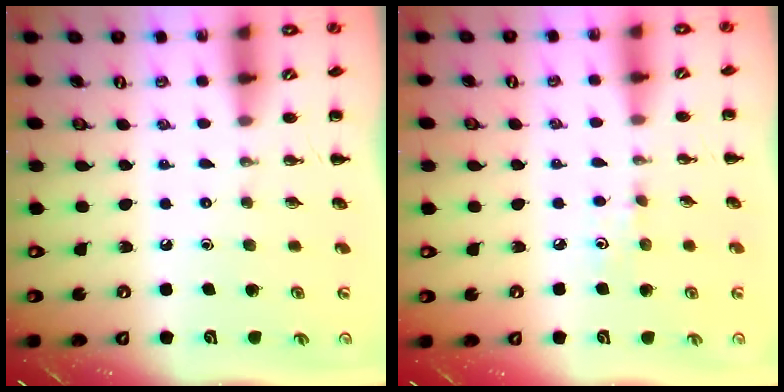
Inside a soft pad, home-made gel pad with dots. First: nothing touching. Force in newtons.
{"total": 5.1, "press": 4.9, "slide": 1.3}